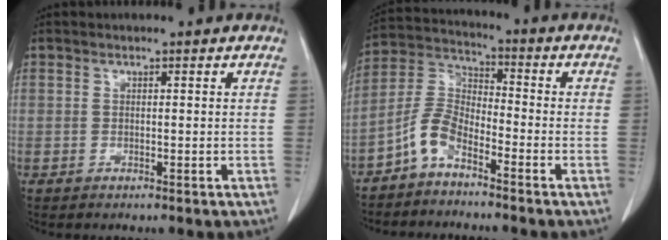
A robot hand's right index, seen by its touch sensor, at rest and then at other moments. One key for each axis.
{"total": 6.1, "fx": -4.3, "fy": 2.3, "fz": 3.7, "tx": -0.089, "ty": 0.013, "tz": -0.096}